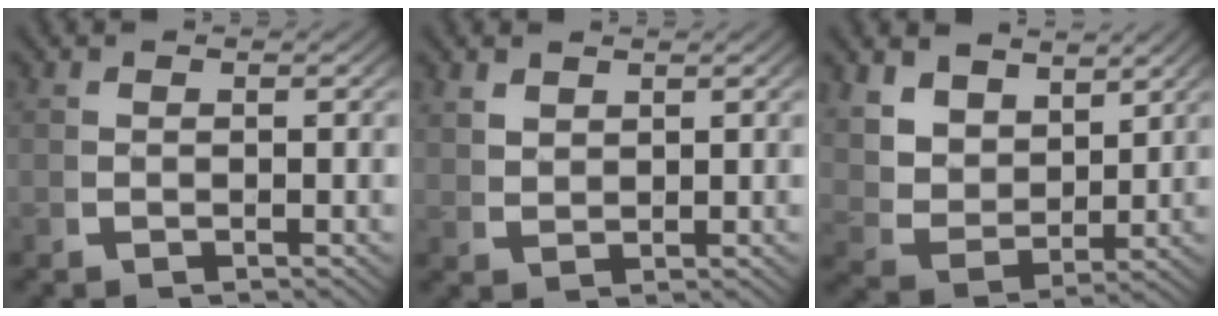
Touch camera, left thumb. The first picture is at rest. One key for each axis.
{"total": 1.9, "fx": 1.7, "fy": 0.5, "fz": 0.5, "tx": -0.004, "ty": 0.001, "tz": 0.043}
{"total": 6.1, "fx": 2.4, "fy": 4.2, "fz": 3.7, "tx": -0.089, "ty": -0.025, "tz": 0.054}